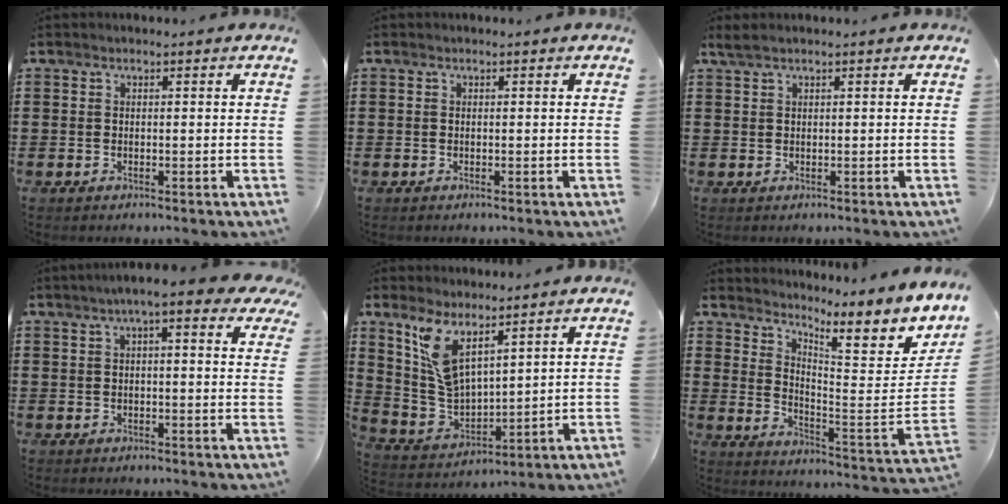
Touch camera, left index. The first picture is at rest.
{"total": 0.0}
{"total": 1.0, "force": [0.6, 0.1, 0.8], "torque": [-0.017, -0.001, 0.013]}
{"total": 5.3, "force": [3.4, 0.5, 4.1], "torque": [-0.080, 0.001, 0.055]}
{"total": 8.6, "force": [5.6, 3.2, 5.8], "torque": [-0.149, -0.024, 0.100]}
{"total": 6.0, "force": [4.7, 0.7, 3.6], "torque": [-0.055, -0.067, 0.065]}